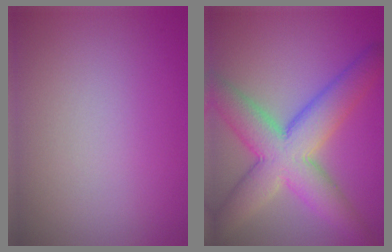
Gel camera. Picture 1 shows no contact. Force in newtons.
{"total": 9.1, "press": 9.1, "slide": 0.3}